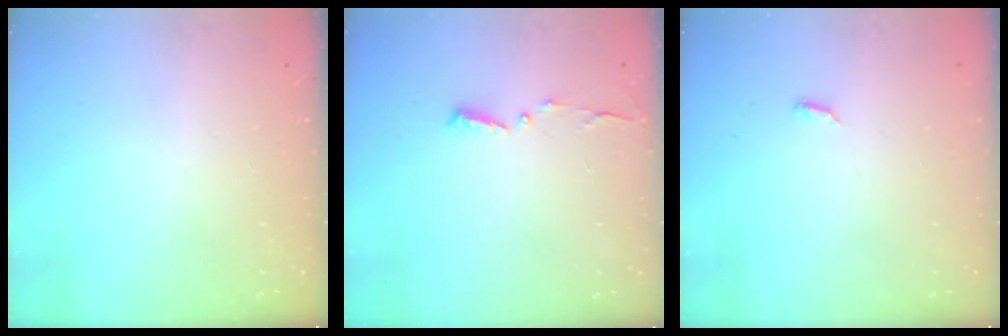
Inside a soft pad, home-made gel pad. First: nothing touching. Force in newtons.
{"total": 3.9, "press": 3.9, "slide": 0.3}
{"total": 3.4, "press": 3.4, "slide": 0.5}